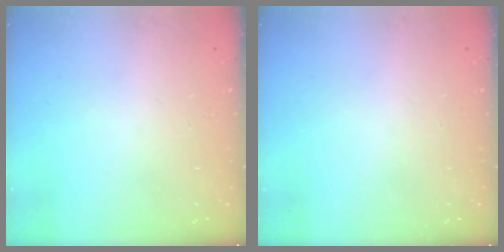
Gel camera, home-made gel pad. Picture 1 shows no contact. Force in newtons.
{"total": 0.0}